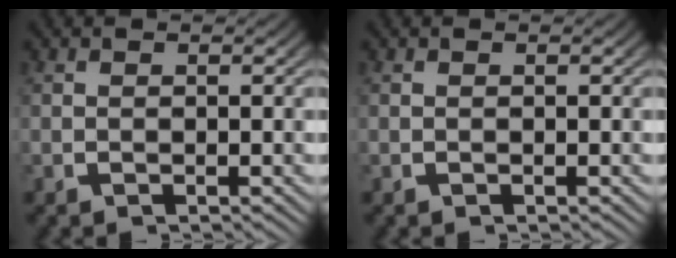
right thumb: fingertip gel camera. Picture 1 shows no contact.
{"total": 0.0}